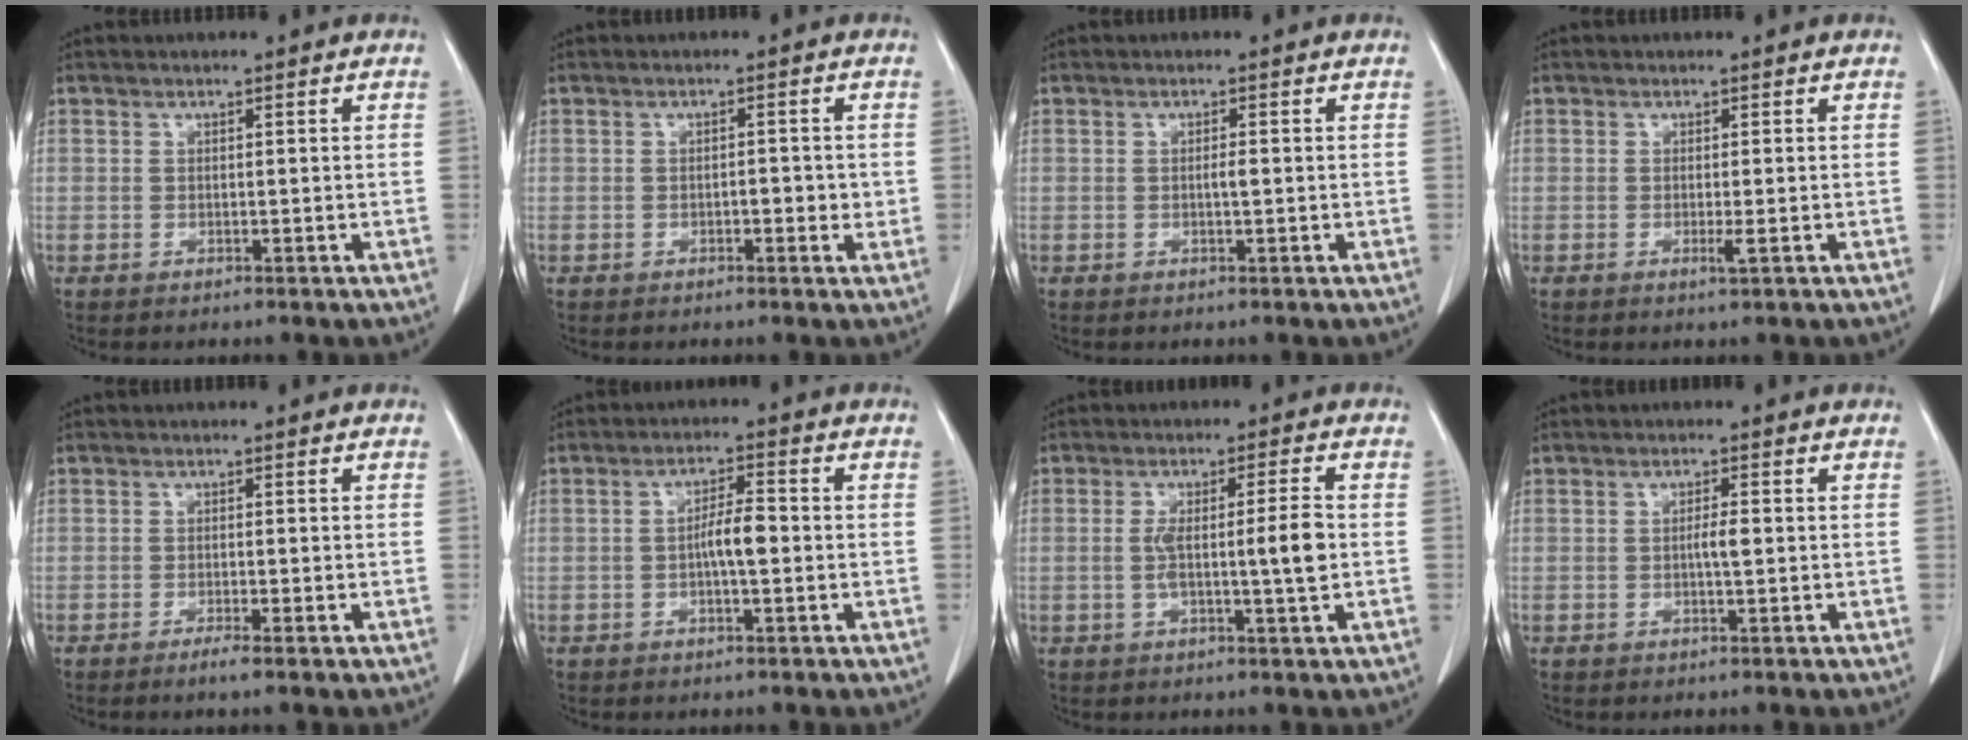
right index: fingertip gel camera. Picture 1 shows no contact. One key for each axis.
{"total": 2.1, "fx": -0.4, "fy": 1.0, "fz": 1.8, "tx": -0.024, "ty": 0.003, "tz": -0.005}
{"total": 1.0, "fx": -0.1, "fy": 0.1, "fz": 1.0, "tx": -0.019, "ty": 0.000, "tz": -0.002}
{"total": 1.2, "fx": -0.4, "fy": -0.1, "fz": 1.1, "tx": -0.017, "ty": -0.005, "tz": -0.007}
{"total": 1.7, "fx": -1.1, "fy": -0.2, "fz": 1.3, "tx": -0.022, "ty": -0.002, "tz": -0.020}
{"total": 4.3, "fx": -0.6, "fy": 0.8, "fz": 4.2, "tx": -0.078, "ty": 0.008, "tz": -0.011}
{"total": 6.6, "fx": -0.5, "fy": -0.1, "fz": 6.6, "tx": -0.115, "ty": 0.004, "tz": -0.007}
{"total": 1.9, "fx": -0.2, "fy": 0.2, "fz": 1.9, "tx": -0.036, "ty": 0.001, "tz": -0.003}